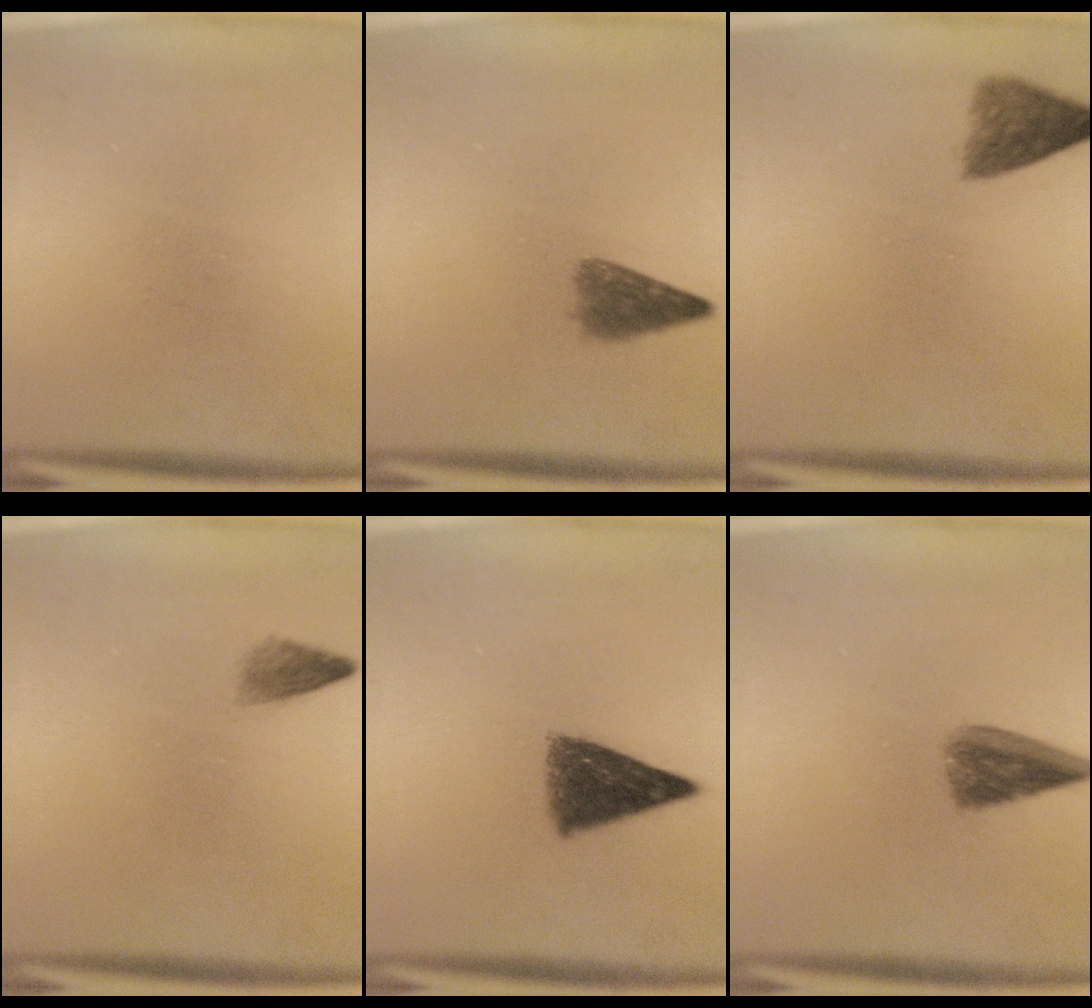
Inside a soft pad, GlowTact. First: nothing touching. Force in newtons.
{"total": 3.8}
{"total": 4.1}
{"total": 1.6}
{"total": 7.9}
{"total": 5.4}